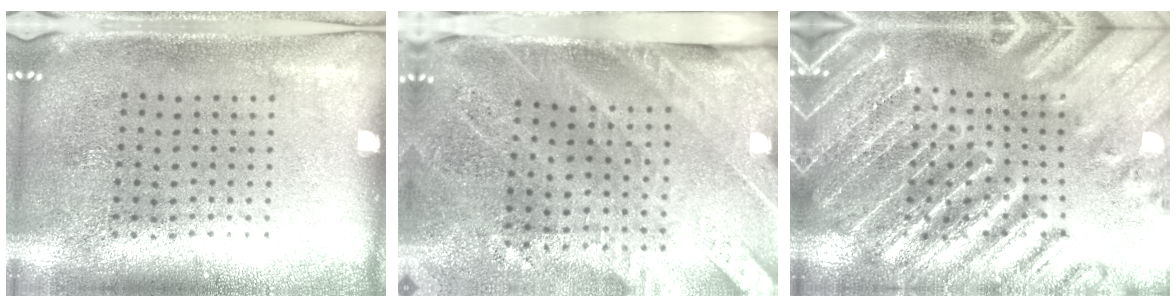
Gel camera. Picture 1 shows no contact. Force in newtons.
{"total": 3.5, "press": 3.0, "slide": 1.8}
{"total": 4.1, "press": 3.9, "slide": 1.4}